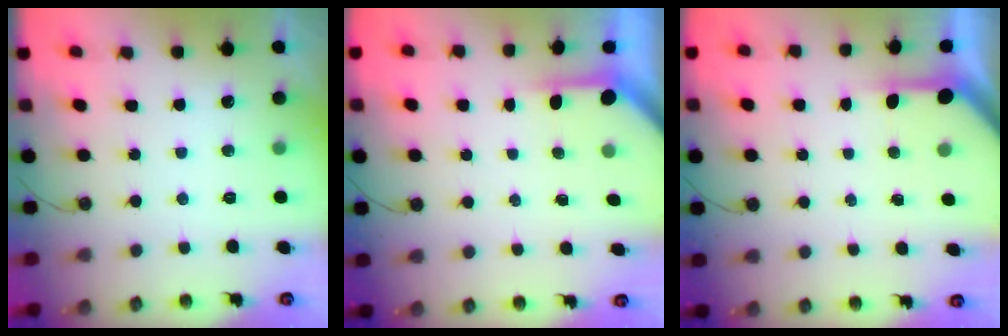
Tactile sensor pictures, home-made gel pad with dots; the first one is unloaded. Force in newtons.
{"total": 3.5, "press": 3.4, "slide": 0.3}
{"total": 3.9, "press": 3.8, "slide": 0.3}